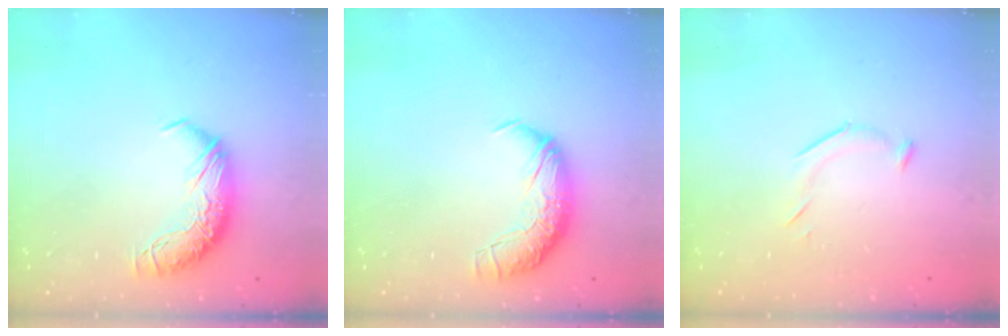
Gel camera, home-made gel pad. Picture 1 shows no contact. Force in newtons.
{"total": 2.3, "press": 1.1, "slide": 2.1}
{"total": 6.5, "press": 6.5, "slide": 1.0}